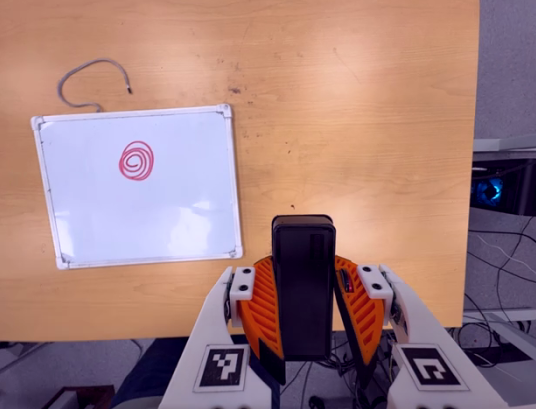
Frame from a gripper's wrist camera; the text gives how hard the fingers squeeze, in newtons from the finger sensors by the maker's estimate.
{"total": 9.0, "left": 7.7, "right": 10.2}